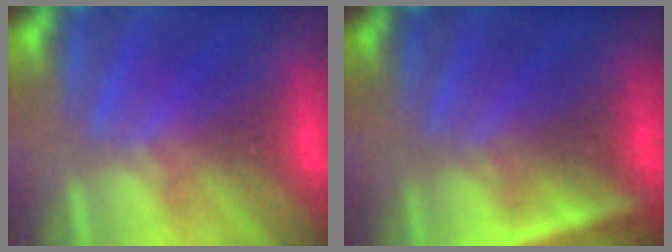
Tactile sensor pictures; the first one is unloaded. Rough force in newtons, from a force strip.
{"total": 4.5}